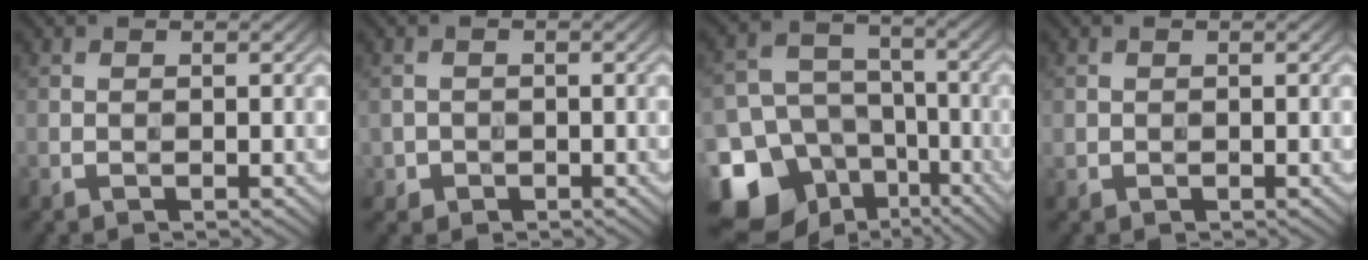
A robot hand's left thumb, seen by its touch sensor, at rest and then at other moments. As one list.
[{"total": 1.5, "force": [-0.6, 1.3, 0.2], "torque": [0.003, -0.006, -0.015]}, {"total": 16.7, "force": [-9.1, 12.8, 5.5], "torque": [-0.158, -0.050, -0.152]}, {"total": 0.7, "force": [0.1, 0.7, 0.1], "torque": [-0.001, -0.004, 0.003]}]